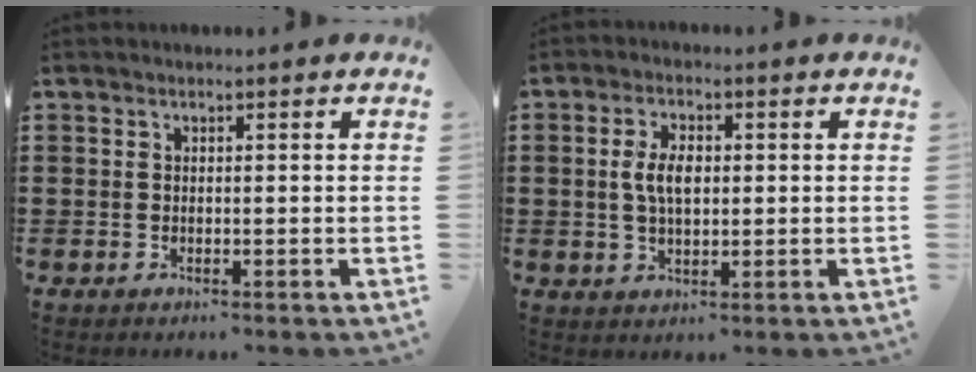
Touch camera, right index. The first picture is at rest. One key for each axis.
{"total": 4.9, "fx": 0.4, "fy": 2.5, "fz": 4.2, "tx": -0.092, "ty": 0.006, "tz": 0.003}